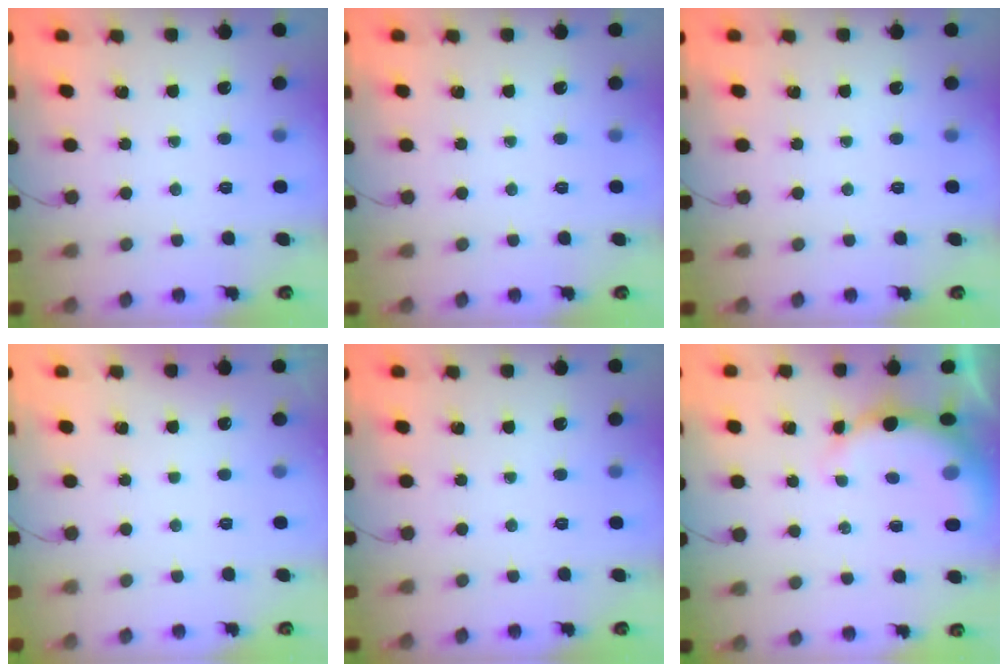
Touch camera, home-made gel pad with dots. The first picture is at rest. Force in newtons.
{"total": 0.0}
{"total": 0.0}
{"total": 2.9, "press": 2.9, "slide": 0.1}
{"total": 0.0}
{"total": 8.1, "press": 8.0, "slide": 1.3}